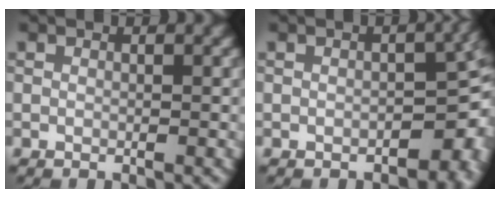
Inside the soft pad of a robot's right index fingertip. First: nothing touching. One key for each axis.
{"total": 6.9, "fx": -2.1, "fy": 4.1, "fz": 5.2, "tx": -0.026, "ty": -0.010, "tz": -0.019}